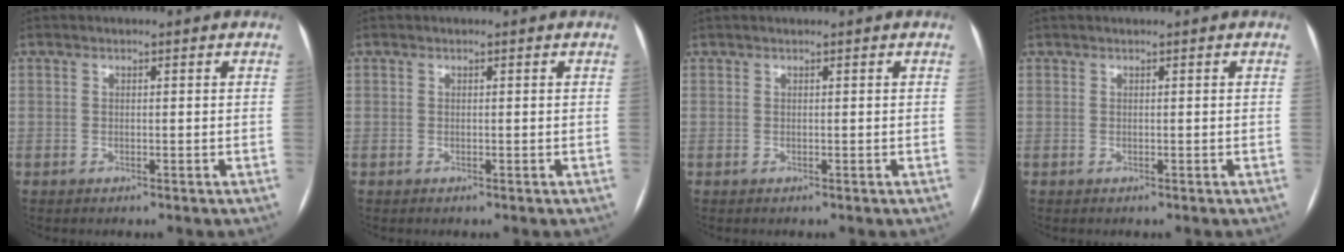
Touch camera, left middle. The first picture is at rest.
{"total": 0.0}
{"total": 0.0}
{"total": 0.0}